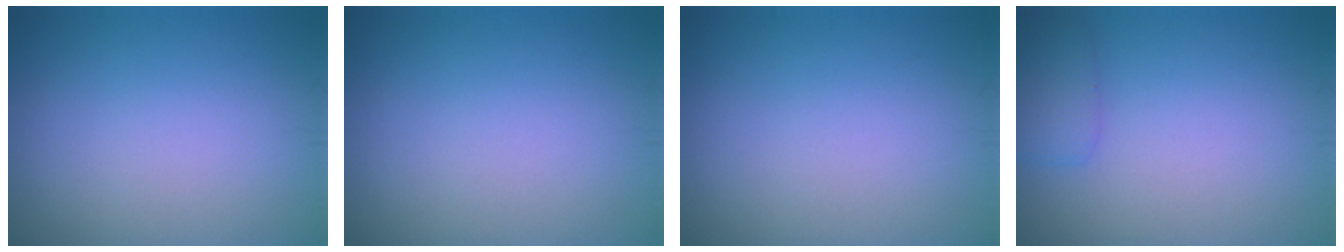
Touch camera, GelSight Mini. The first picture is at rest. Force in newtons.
{"total": 0.0}
{"total": 0.0}
{"total": 1.6, "press": 1.6, "slide": 0.1}